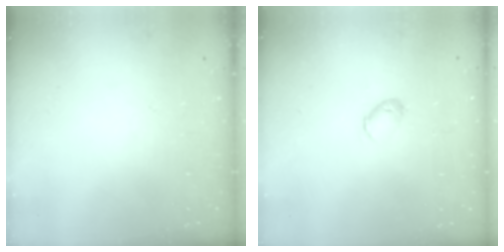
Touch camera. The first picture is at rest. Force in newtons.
{"total": 4.8, "press": 4.7, "slide": 1.0}